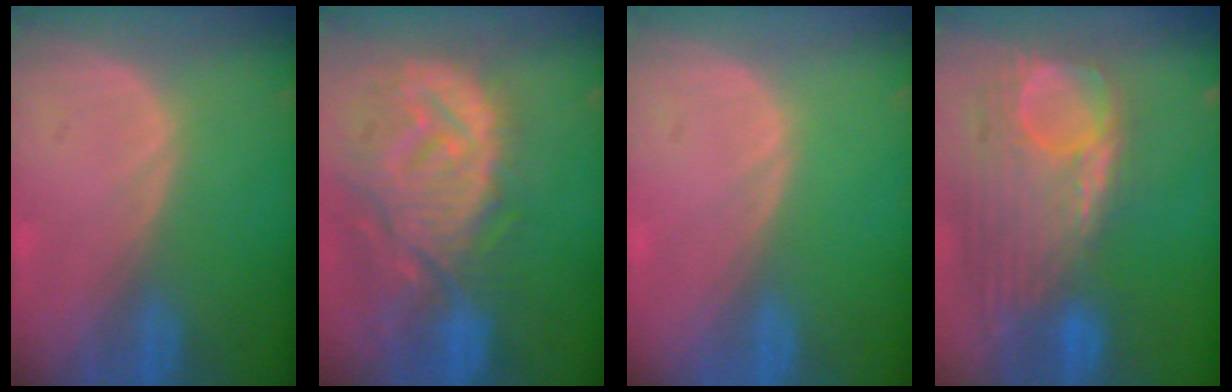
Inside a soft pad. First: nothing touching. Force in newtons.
{"total": 13.4, "press": 11.7, "slide": 6.6}
{"total": 0.0}
{"total": 12.6, "press": 10.6, "slide": 6.8}